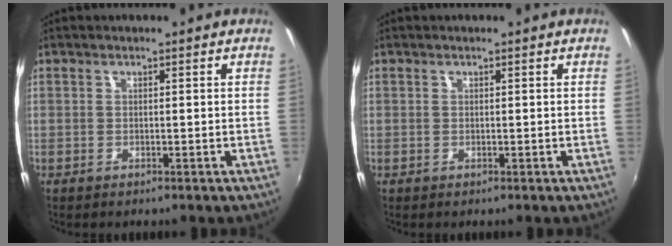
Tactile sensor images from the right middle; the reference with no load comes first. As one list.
[{"total": 0.0}]